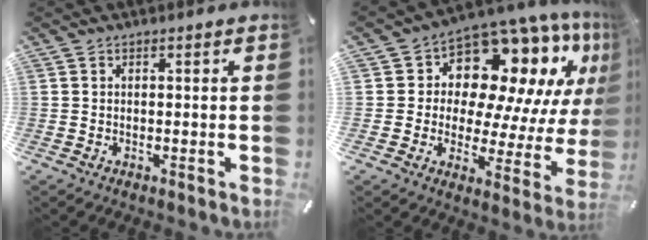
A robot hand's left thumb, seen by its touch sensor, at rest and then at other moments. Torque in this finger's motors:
{"motor_torque": [2.12, 2.89, 1.92, -0.85, 0.05]}